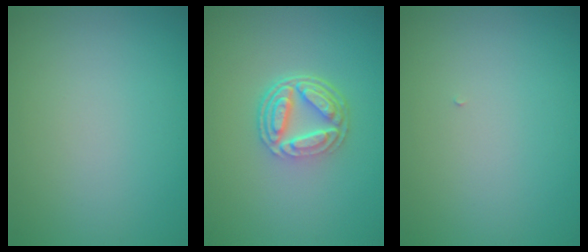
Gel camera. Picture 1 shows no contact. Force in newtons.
{"total": 5.2, "press": 3.8, "slide": 3.6}
{"total": 0.0}